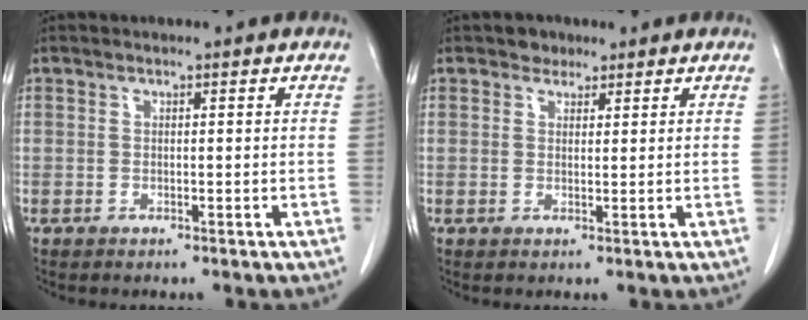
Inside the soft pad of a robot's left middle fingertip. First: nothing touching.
{"total": 2.0, "force": [1.5, 1.3, 0.3], "torque": [-0.004, 0.002, 0.020]}